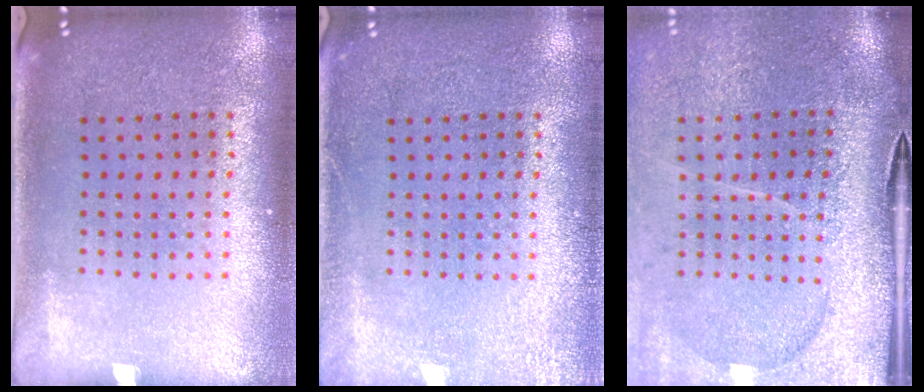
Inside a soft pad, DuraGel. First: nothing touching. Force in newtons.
{"total": 1.9, "press": 1.9, "slide": 0.3}
{"total": 4.6, "press": 3.6, "slide": 2.8}